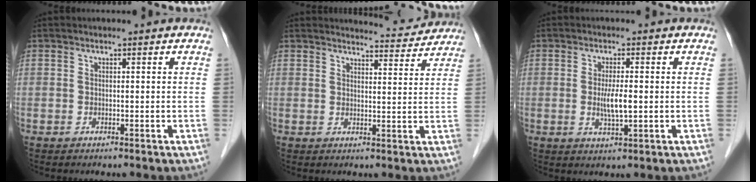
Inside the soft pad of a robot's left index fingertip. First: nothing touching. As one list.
[{"total": 4.9, "force": [4.9, 0.2, -0.4], "torque": [-0.002, -0.011, 0.050]}, {"total": 3.8, "force": [-1.1, 0.4, 3.6], "torque": [-0.071, -0.012, -0.017]}]